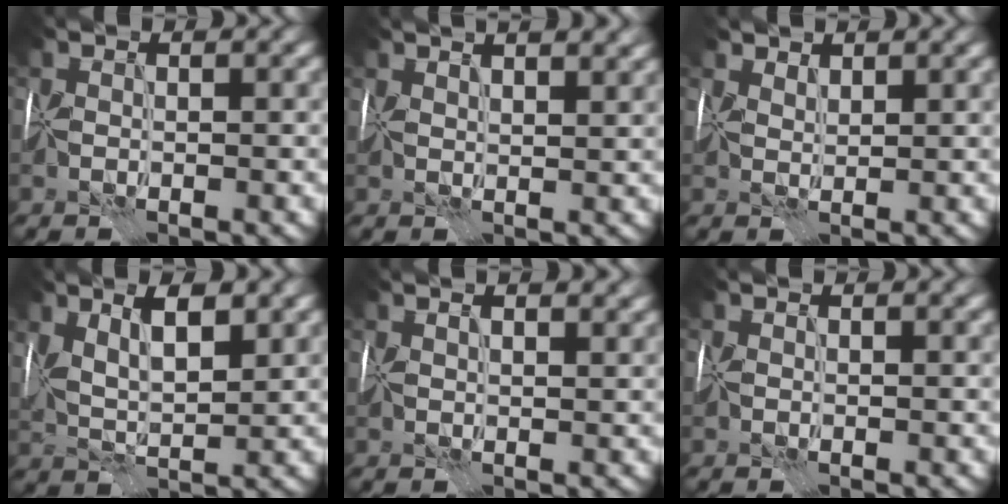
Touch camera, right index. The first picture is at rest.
{"total": 7.1, "force": [4.5, 2.9, 4.6], "torque": [-0.061, 0.041, 0.051]}
{"total": 2.3, "force": [2.1, 0.8, 0.7], "torque": [-0.015, -0.004, 0.043]}
{"total": 5.3, "force": [2.3, 2.0, 4.4], "torque": [-0.078, 0.003, 0.035]}
{"total": 5.4, "force": [3.1, 2.3, 3.7], "torque": [-0.048, 0.030, 0.034]}
{"total": 1.0, "force": [0.6, 0.5, 0.7], "torque": [-0.013, 0.000, 0.014]}